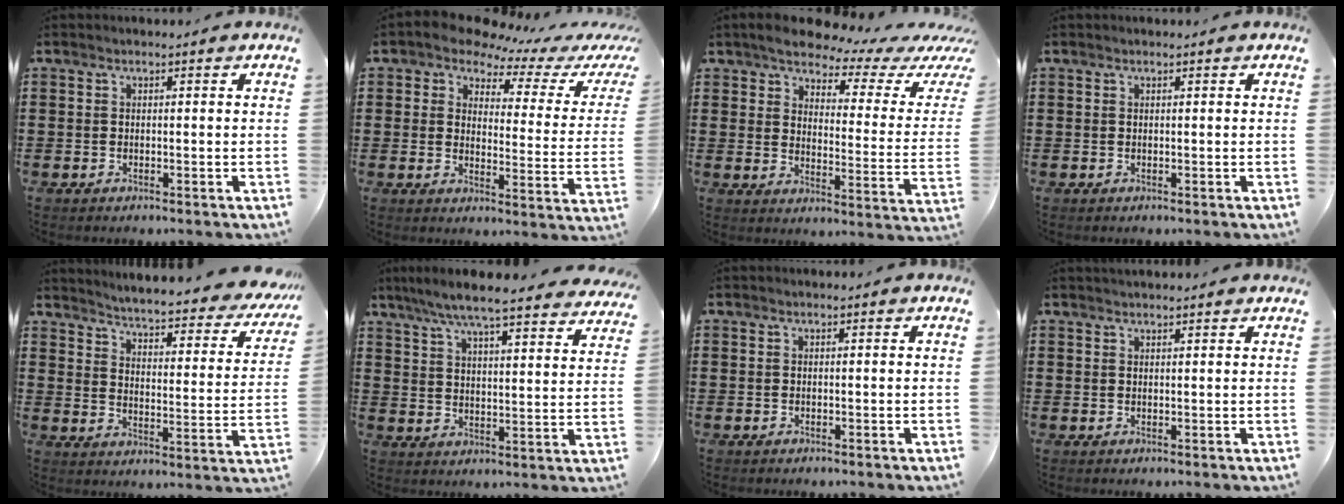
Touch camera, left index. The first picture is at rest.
{"total": 4.8, "force": [4.0, 2.2, 1.6], "torque": [-0.043, -0.026, 0.063]}
{"total": 5.4, "force": [4.9, 1.0, 1.9], "torque": [-0.059, -0.034, 0.081]}
{"total": 0.0}
{"total": 4.0, "force": [3.7, -0.3, 1.4], "torque": [-0.049, -0.037, 0.054]}
{"total": 6.8, "force": [6.1, -0.1, 3.0], "torque": [-0.082, -0.032, 0.104]}
{"total": 0.0}
{"total": 1.2, "force": [1.2, 0.0, 0.2], "torque": [-0.005, -0.001, 0.023]}